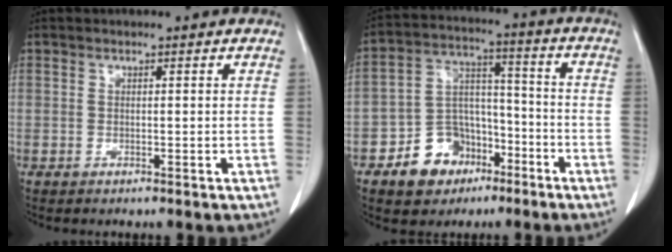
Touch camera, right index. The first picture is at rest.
{"total": 10.9, "force": [-6.0, 8.0, 4.4], "torque": [-0.082, 0.029, -0.097]}